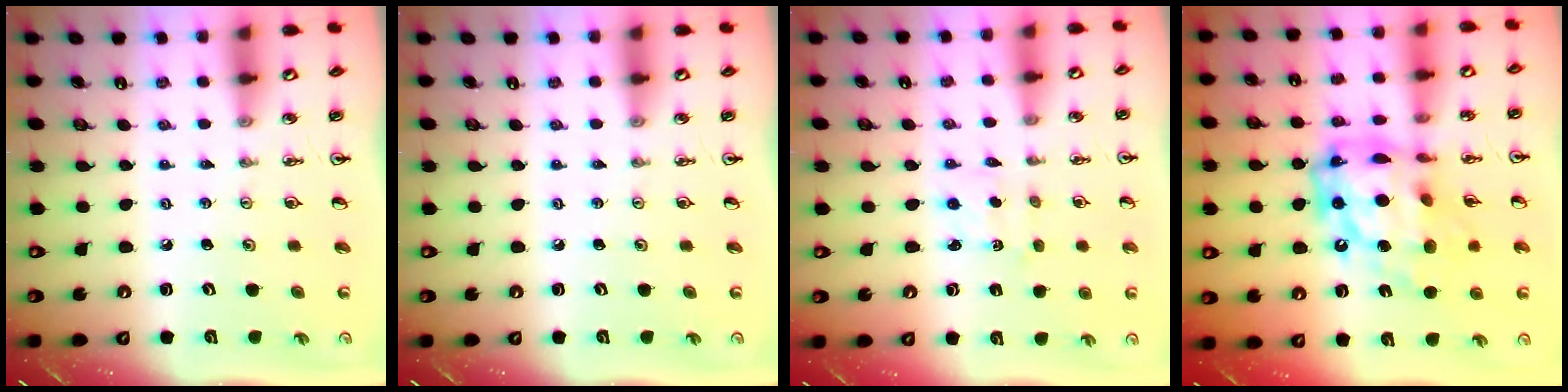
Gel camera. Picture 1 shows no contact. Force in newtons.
{"total": 0.0}
{"total": 1.5, "press": 1.3, "slide": 0.7}
{"total": 21.2, "press": 21.0, "slide": 2.7}